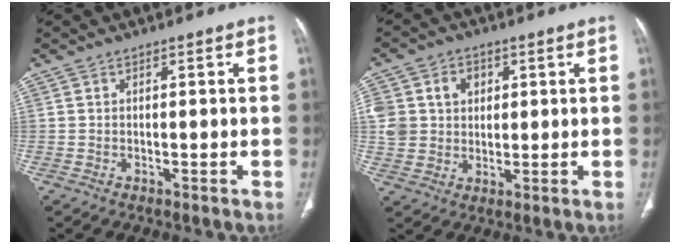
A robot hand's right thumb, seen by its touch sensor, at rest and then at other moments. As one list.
[{"total": 11.5, "force": [2.9, 9.8, 5.4], "torque": [-0.099, 0.005, 0.062]}]